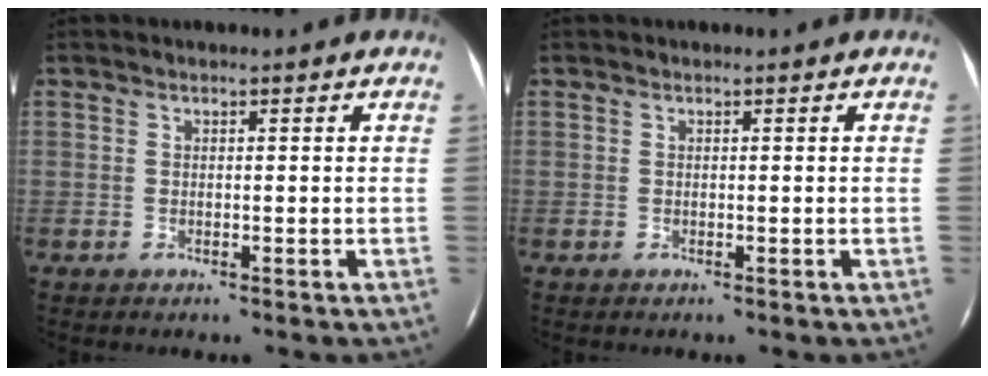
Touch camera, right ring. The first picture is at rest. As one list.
[{"total": 0.0}]